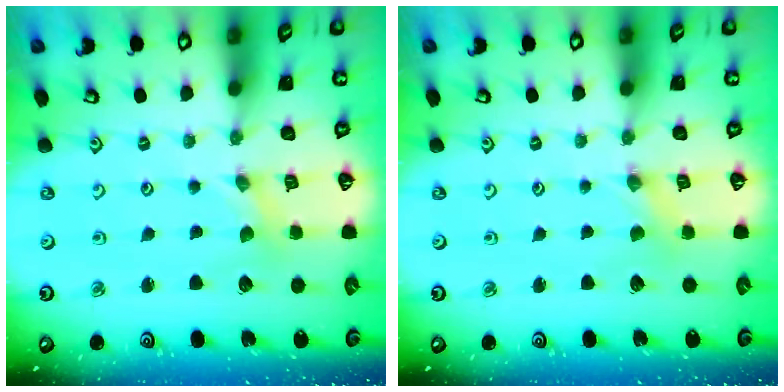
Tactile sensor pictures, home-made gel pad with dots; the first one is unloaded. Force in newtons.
{"total": 1.3, "press": 1.2, "slide": 0.3}